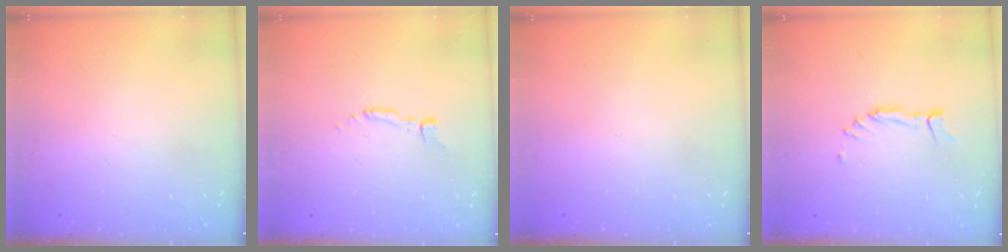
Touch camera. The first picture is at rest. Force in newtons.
{"total": 2.7, "press": 2.7, "slide": 0.2}
{"total": 0.0}
{"total": 1.4, "press": 1.4, "slide": 0.3}